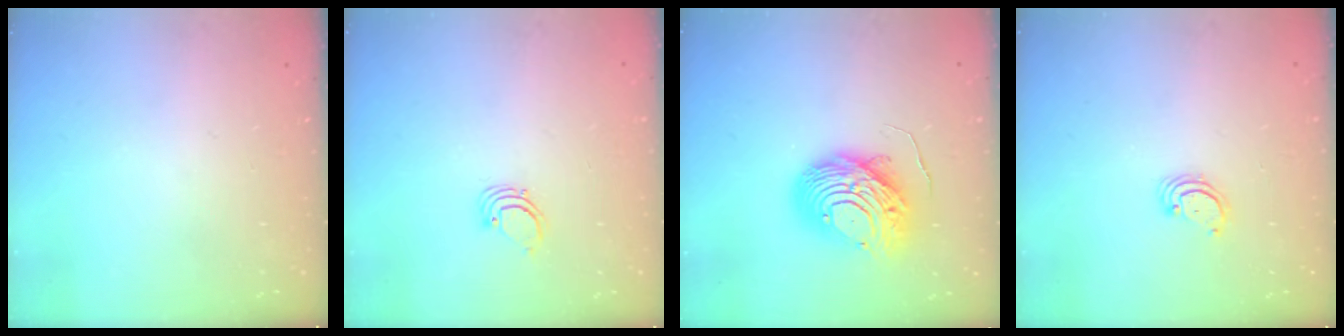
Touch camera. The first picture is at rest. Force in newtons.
{"total": 2.2, "press": 2.2, "slide": 0.2}
{"total": 12.2, "press": 12.1, "slide": 1.4}
{"total": 2.3, "press": 2.3, "slide": 0.2}